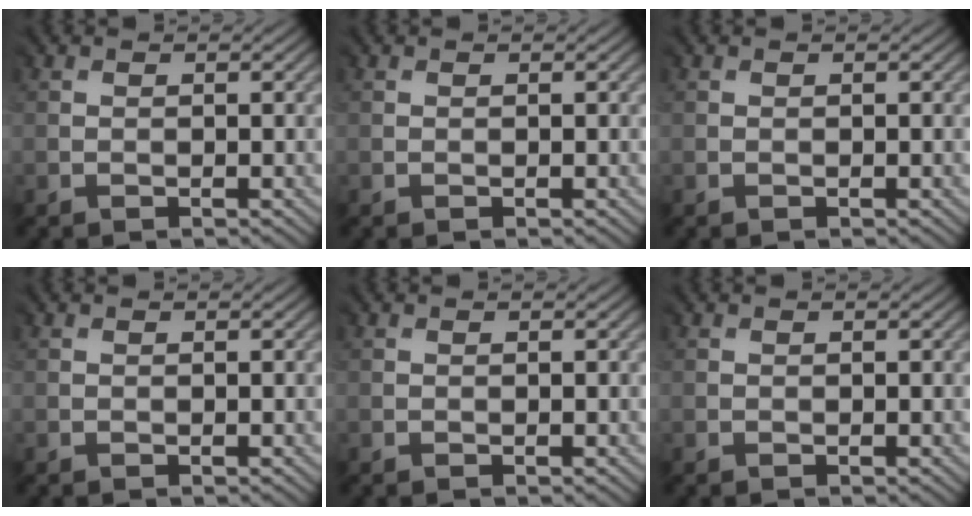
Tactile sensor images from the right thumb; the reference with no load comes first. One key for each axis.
{"total": 0.0}
{"total": 0.0}
{"total": 0.0}
{"total": 0.0}
{"total": 0.0}